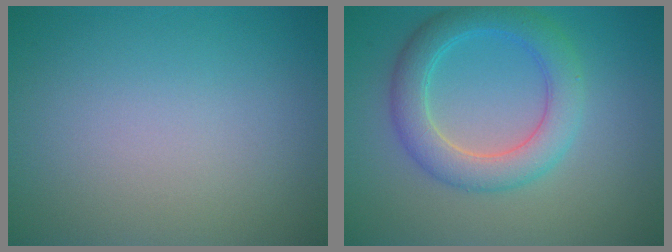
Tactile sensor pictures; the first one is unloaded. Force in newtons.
{"total": 4.7, "press": 4.7, "slide": 0.2}